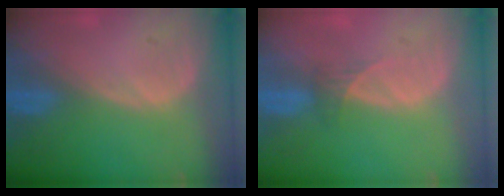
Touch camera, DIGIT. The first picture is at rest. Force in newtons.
{"total": 1.6, "press": 1.3, "slide": 0.9}